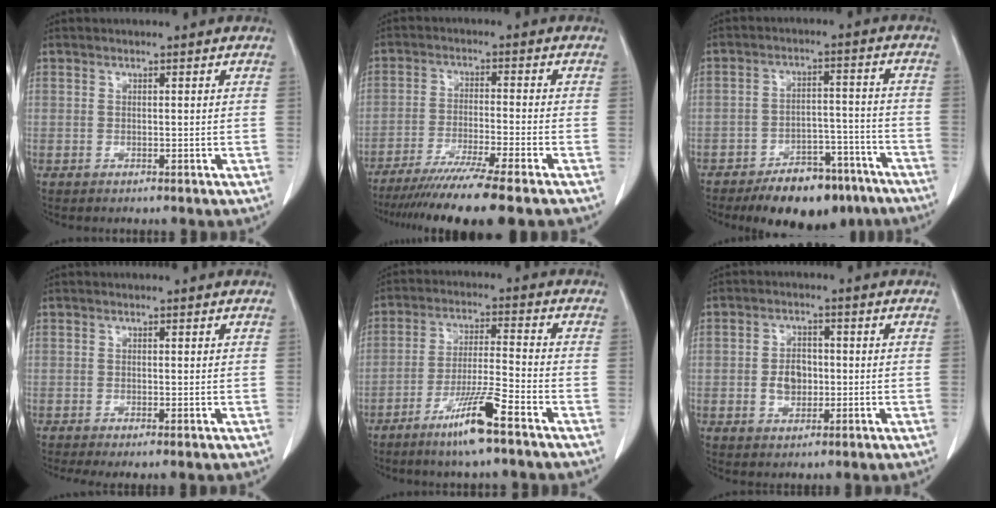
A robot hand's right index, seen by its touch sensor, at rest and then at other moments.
{"total": 12.8, "force": [-10.3, -1.5, 7.4], "torque": [-0.108, -0.040, -0.163]}
{"total": 12.5, "force": [-9.5, 5.5, 6.0], "torque": [-0.070, 0.021, -0.144]}
{"total": 2.0, "force": [-0.8, 0.6, 1.7], "torque": [-0.032, -0.008, -0.015]}
{"total": 9.3, "force": [-5.8, -0.2, 7.2], "torque": [-0.135, -0.017, -0.109]}
{"total": 4.3, "force": [-0.5, 3.0, 3.0], "torque": [-0.055, 0.006, -0.007]}